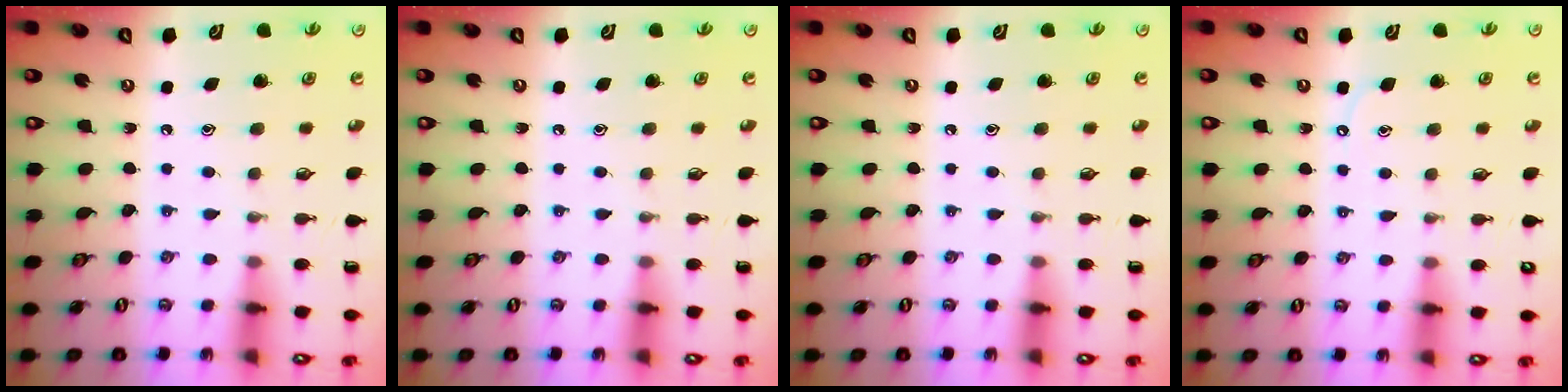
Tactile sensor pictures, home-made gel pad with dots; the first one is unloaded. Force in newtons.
{"total": 0.0}
{"total": 0.0}
{"total": 3.4, "press": 3.4, "slide": 0.5}